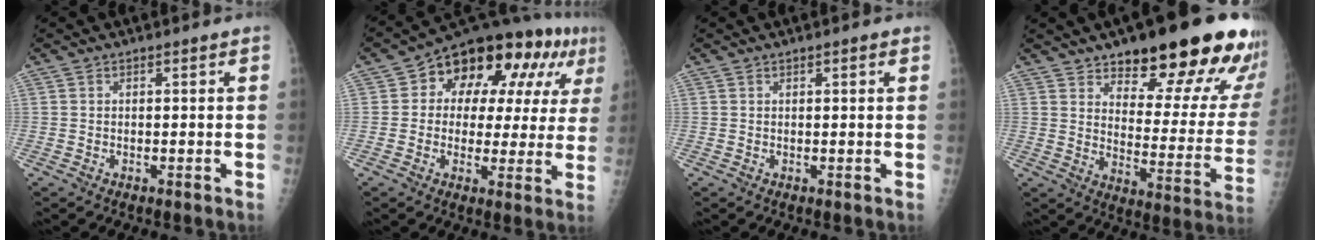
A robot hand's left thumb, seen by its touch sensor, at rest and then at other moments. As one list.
[{"total": 18.6, "force": [6.6, 10.5, 13.9], "torque": [-0.139, 0.017, 0.083]}, {"total": 1.0, "force": [0.5, 0.2, 0.9], "torque": [-0.013, 0.000, 0.006]}, {"total": 24.3, "force": [16.4, 7.8, 16.0], "torque": [-0.160, -0.084, 0.218]}]